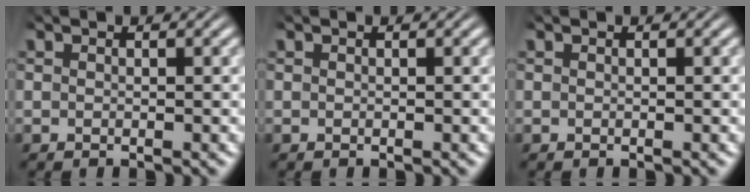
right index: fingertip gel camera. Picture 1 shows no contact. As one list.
[{"total": 0.0}, {"total": 0.0}]